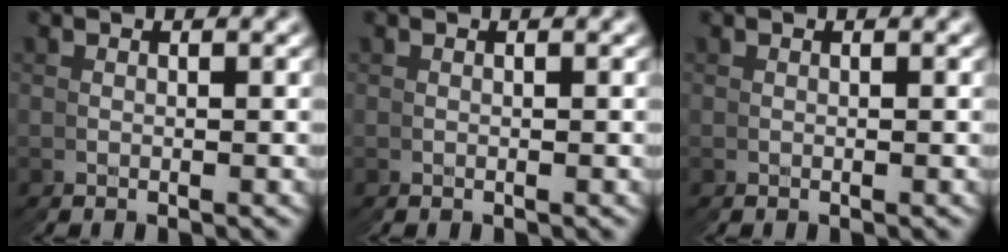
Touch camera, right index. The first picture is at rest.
{"total": 0.0}
{"total": 0.0}